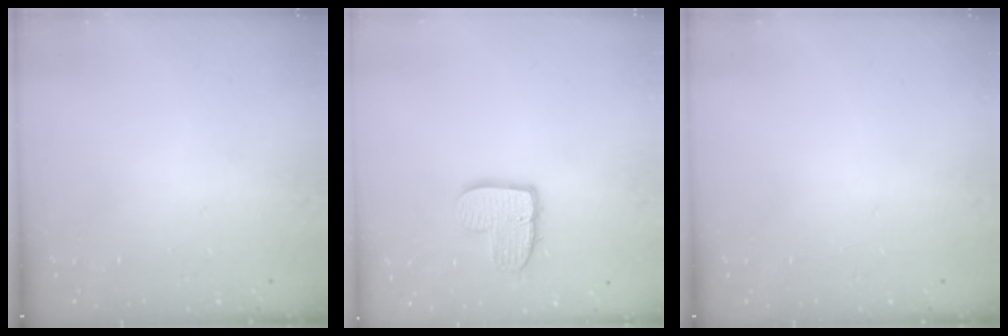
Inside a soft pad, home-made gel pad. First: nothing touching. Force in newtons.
{"total": 9.8, "press": 9.8, "slide": 0.5}
{"total": 0.0}